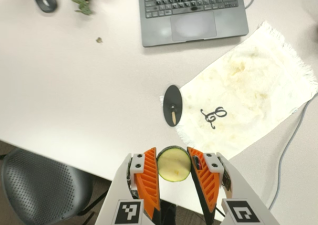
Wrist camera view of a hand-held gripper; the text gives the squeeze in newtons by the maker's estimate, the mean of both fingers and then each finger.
{"total": 8.4, "left": 8.3, "right": 8.4}